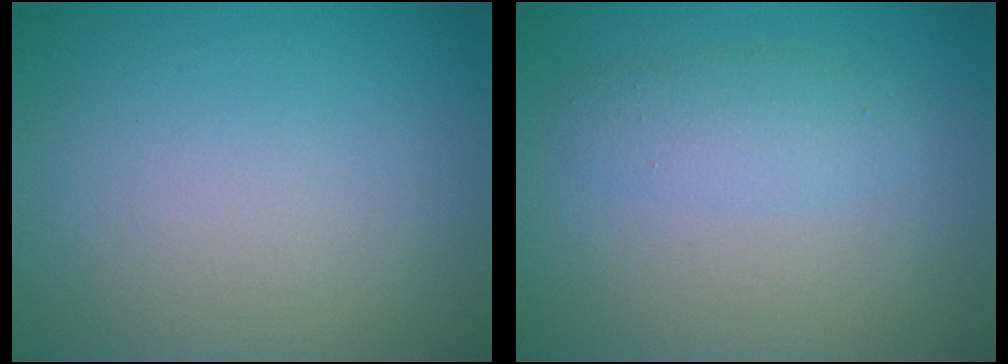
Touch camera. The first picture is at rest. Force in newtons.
{"total": 2.3, "press": 2.3, "slide": 0.0}